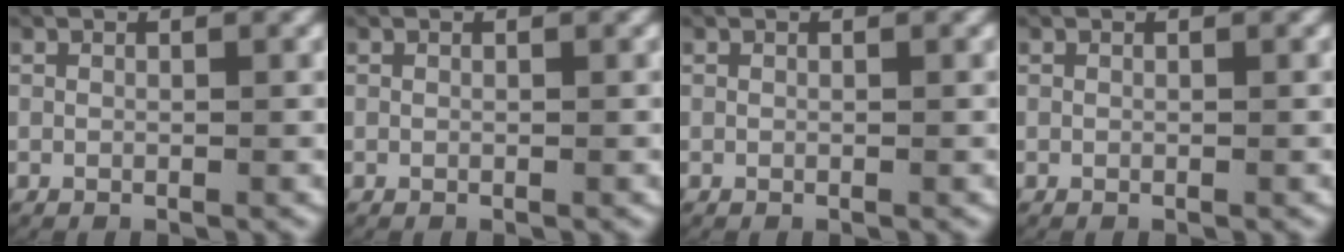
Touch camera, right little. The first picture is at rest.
{"total": 0.0}
{"total": 0.0}
{"total": 0.0}